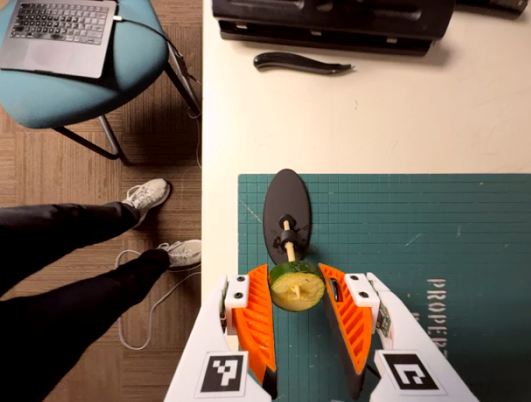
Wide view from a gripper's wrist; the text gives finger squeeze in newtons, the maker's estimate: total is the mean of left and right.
{"total": 8.8, "left": 8.2, "right": 9.4}